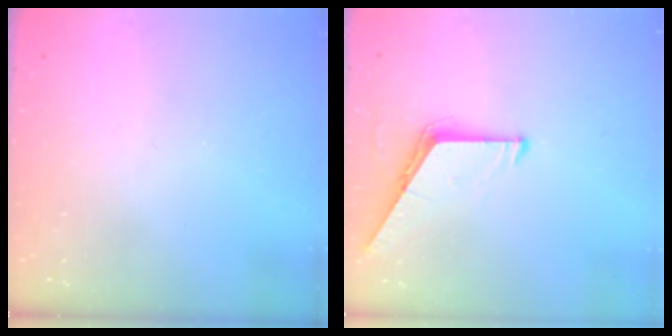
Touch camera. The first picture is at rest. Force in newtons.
{"total": 6.5, "press": 6.4, "slide": 0.5}